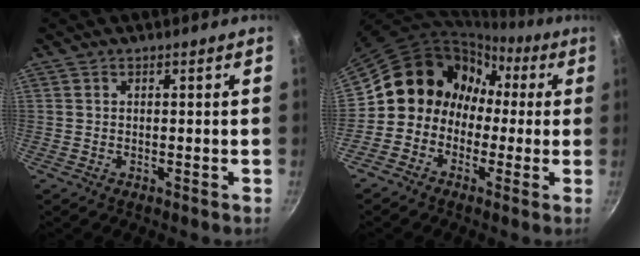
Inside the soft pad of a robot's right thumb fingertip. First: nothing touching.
{"total": 11.3, "force": [-0.5, 10.4, 4.3], "torque": [-0.022, 0.053, -0.032]}